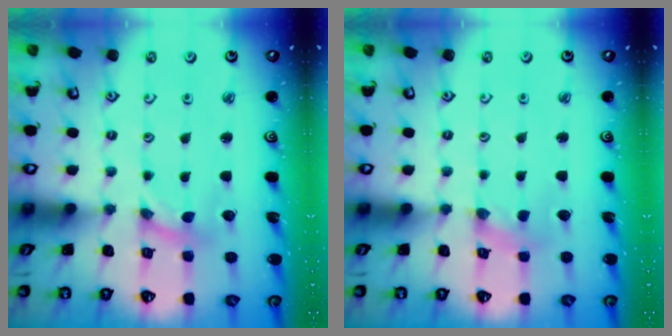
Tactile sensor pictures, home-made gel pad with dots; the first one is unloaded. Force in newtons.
{"total": 0.6, "press": 0.6, "slide": 0.1}